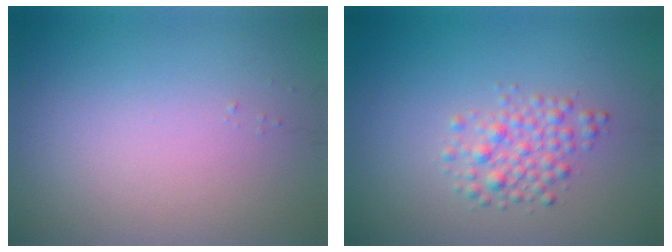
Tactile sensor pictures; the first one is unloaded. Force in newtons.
{"total": 2.6, "press": 2.6, "slide": 0.1}